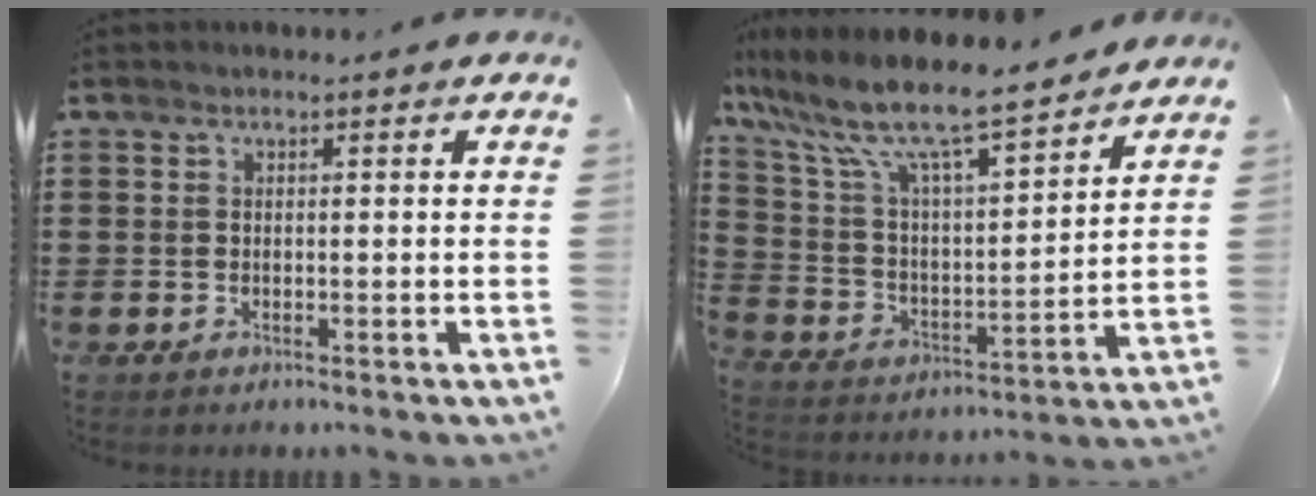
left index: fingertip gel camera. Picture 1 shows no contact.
{"total": 9.6, "force": [8.1, 1.1, 5.0], "torque": [-0.132, -0.056, 0.135]}